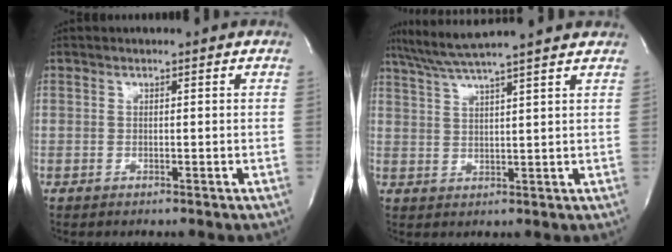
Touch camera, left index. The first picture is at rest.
{"total": 12.6, "force": [10.7, -0.9, 6.6], "torque": [-0.120, 0.030, 0.151]}